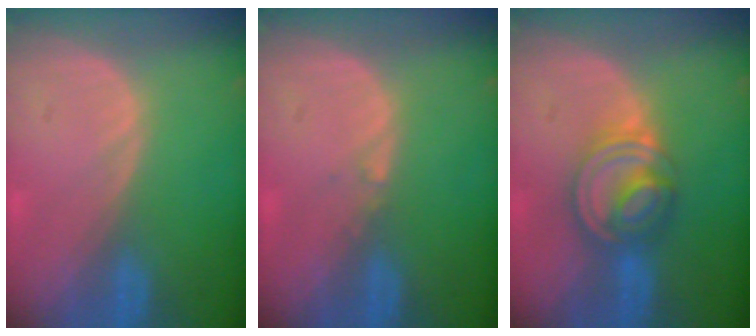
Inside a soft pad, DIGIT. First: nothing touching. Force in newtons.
{"total": 0.6, "press": 0.5, "slide": 0.4}
{"total": 7.6, "press": 6.6, "slide": 3.8}